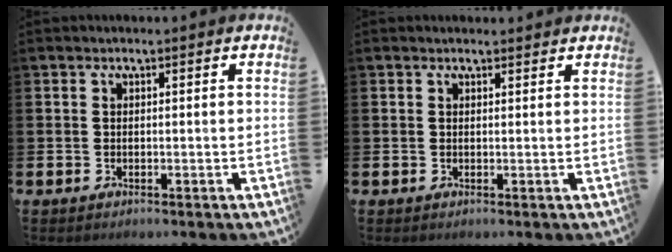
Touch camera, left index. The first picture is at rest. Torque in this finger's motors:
{"motor_torque": [0.72, -1.08, -0.01, 0.01]}